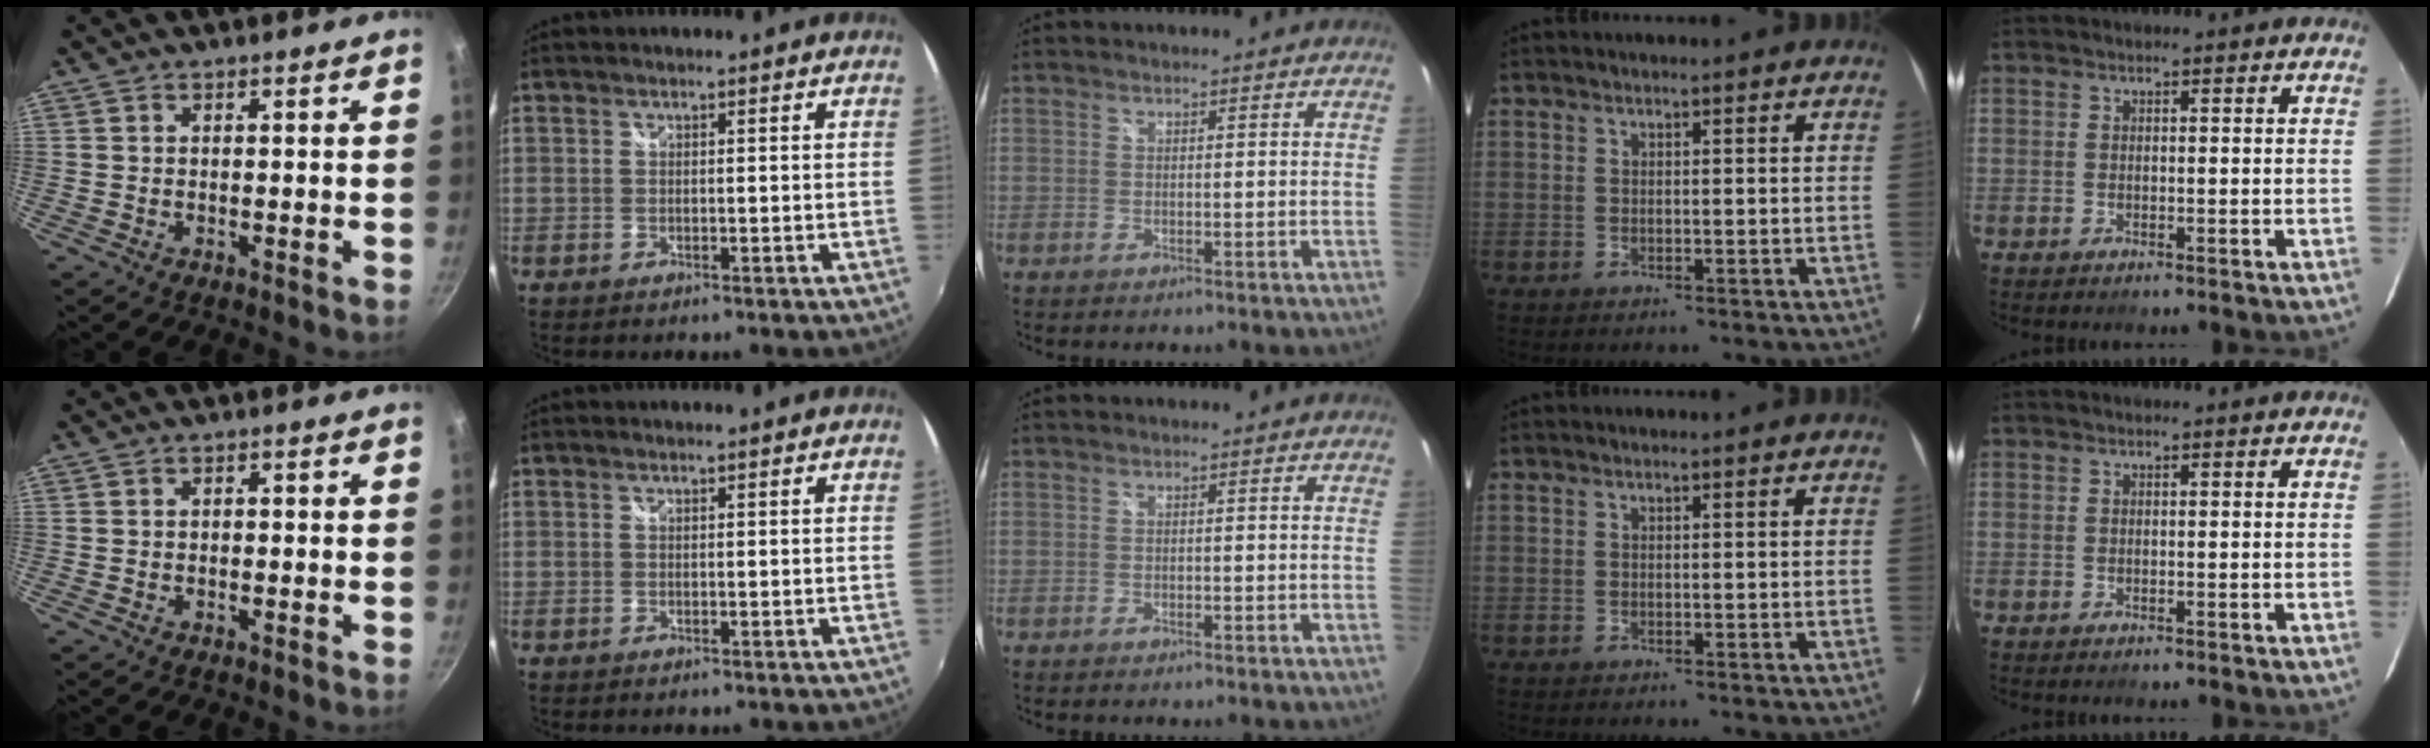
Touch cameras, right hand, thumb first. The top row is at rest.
{"thumb": {"total": 0.8, "force": [-0.2, 0.6, 0.5], "torque": [-0.009, 0.006, -0.004]}, "middle": {"total": 0.7, "force": [-0.5, 0.2, 0.4], "torque": [-0.006, -0.001, -0.011]}}